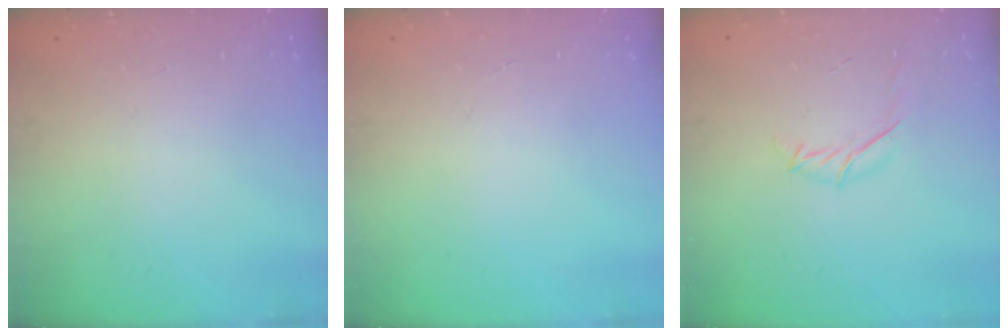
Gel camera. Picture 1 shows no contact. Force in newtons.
{"total": 0.0}
{"total": 6.0, "press": 5.9, "slide": 1.0}